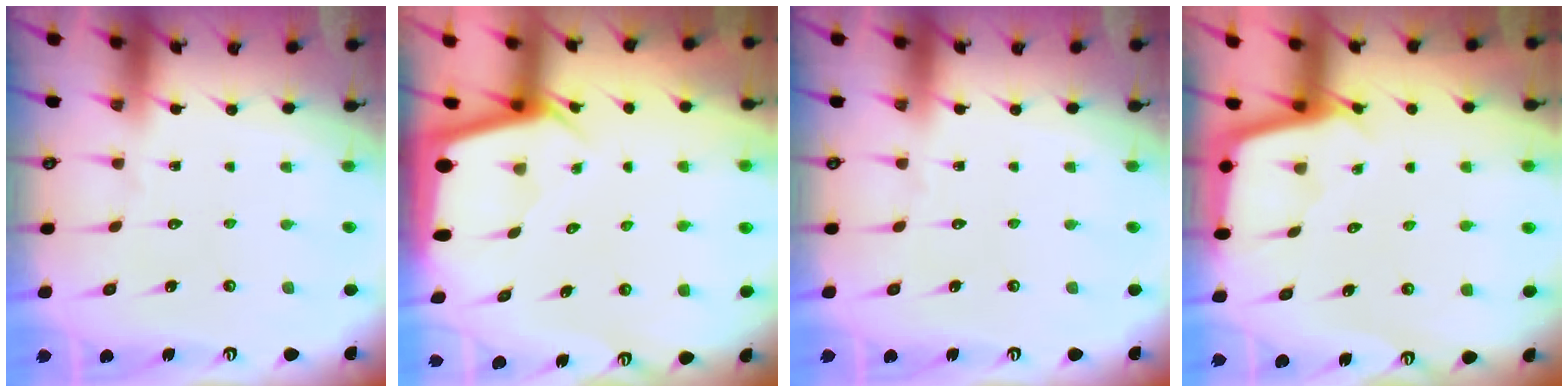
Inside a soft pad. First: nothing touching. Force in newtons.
{"total": 2.4, "press": 2.4, "slide": 0.1}
{"total": 0.0}
{"total": 2.4, "press": 2.4, "slide": 0.1}